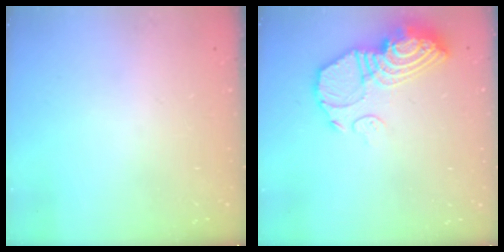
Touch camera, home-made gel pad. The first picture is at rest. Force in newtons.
{"total": 13.9, "press": 13.8, "slide": 1.3}